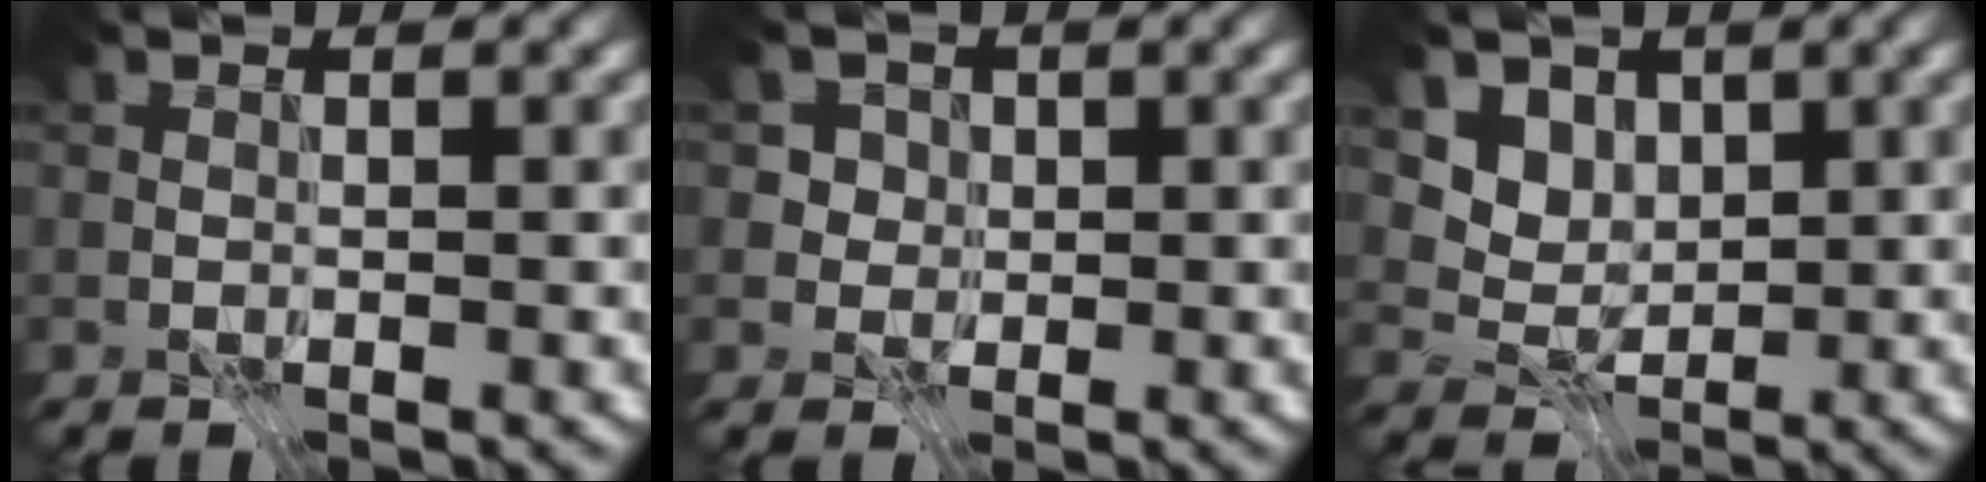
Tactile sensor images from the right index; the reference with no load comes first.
{"total": 3.2, "force": [1.2, 2.8, 1.0], "torque": [-0.010, 0.003, 0.016]}
{"total": 5.5, "force": [2.9, 4.2, 2.1], "torque": [-0.056, -0.021, 0.065]}